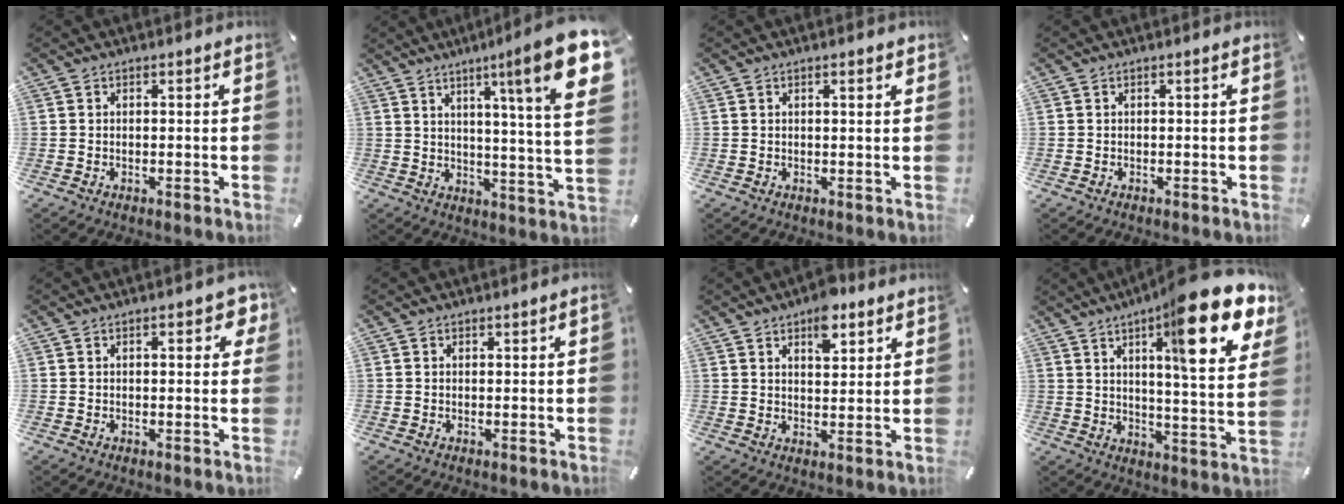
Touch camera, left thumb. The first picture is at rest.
{"total": 18.4, "force": [8.3, 1.4, 16.4], "torque": [-0.247, -0.049, 0.111]}
{"total": 1.0, "force": [0.7, 0.4, 0.6], "torque": [-0.013, 0.002, 0.012]}
{"total": 0.0}
{"total": 3.7, "force": [1.4, 2.2, 2.7], "torque": [-0.031, 0.002, 0.019]}
{"total": 0.6, "force": [0.4, 0.4, 0.2], "torque": [-0.003, 0.002, 0.008]}
{"total": 7.6, "force": [4.9, 4.0, 4.3], "torque": [-0.049, -0.020, 0.080]}
{"total": 20.5, "force": [12.1, 4.1, 16.0], "torque": [-0.230, -0.077, 0.178]}